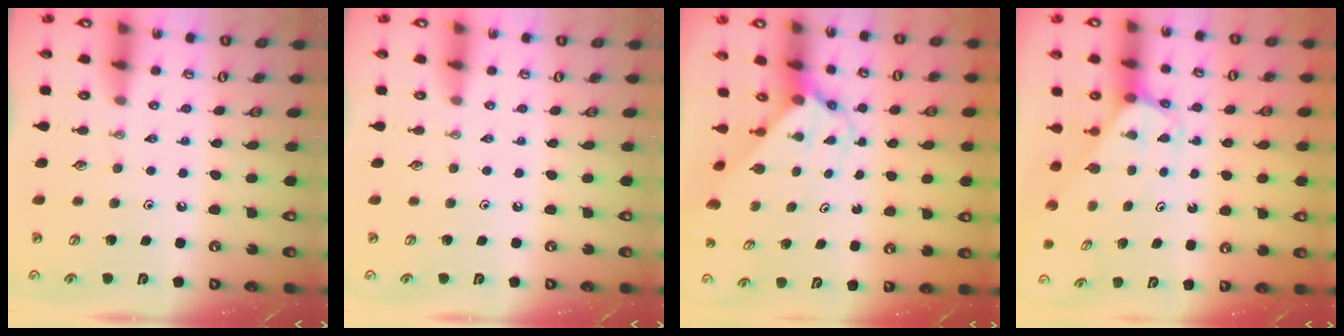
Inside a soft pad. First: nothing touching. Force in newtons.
{"total": 0.0}
{"total": 2.9, "press": 2.9, "slide": 0.3}
{"total": 2.5, "press": 2.5, "slide": 0.1}